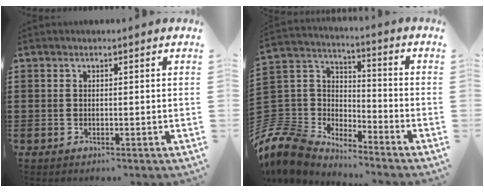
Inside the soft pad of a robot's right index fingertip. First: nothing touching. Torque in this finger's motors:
{"motor_torque": [-0.89, 1.25, -1.05, -0.21]}